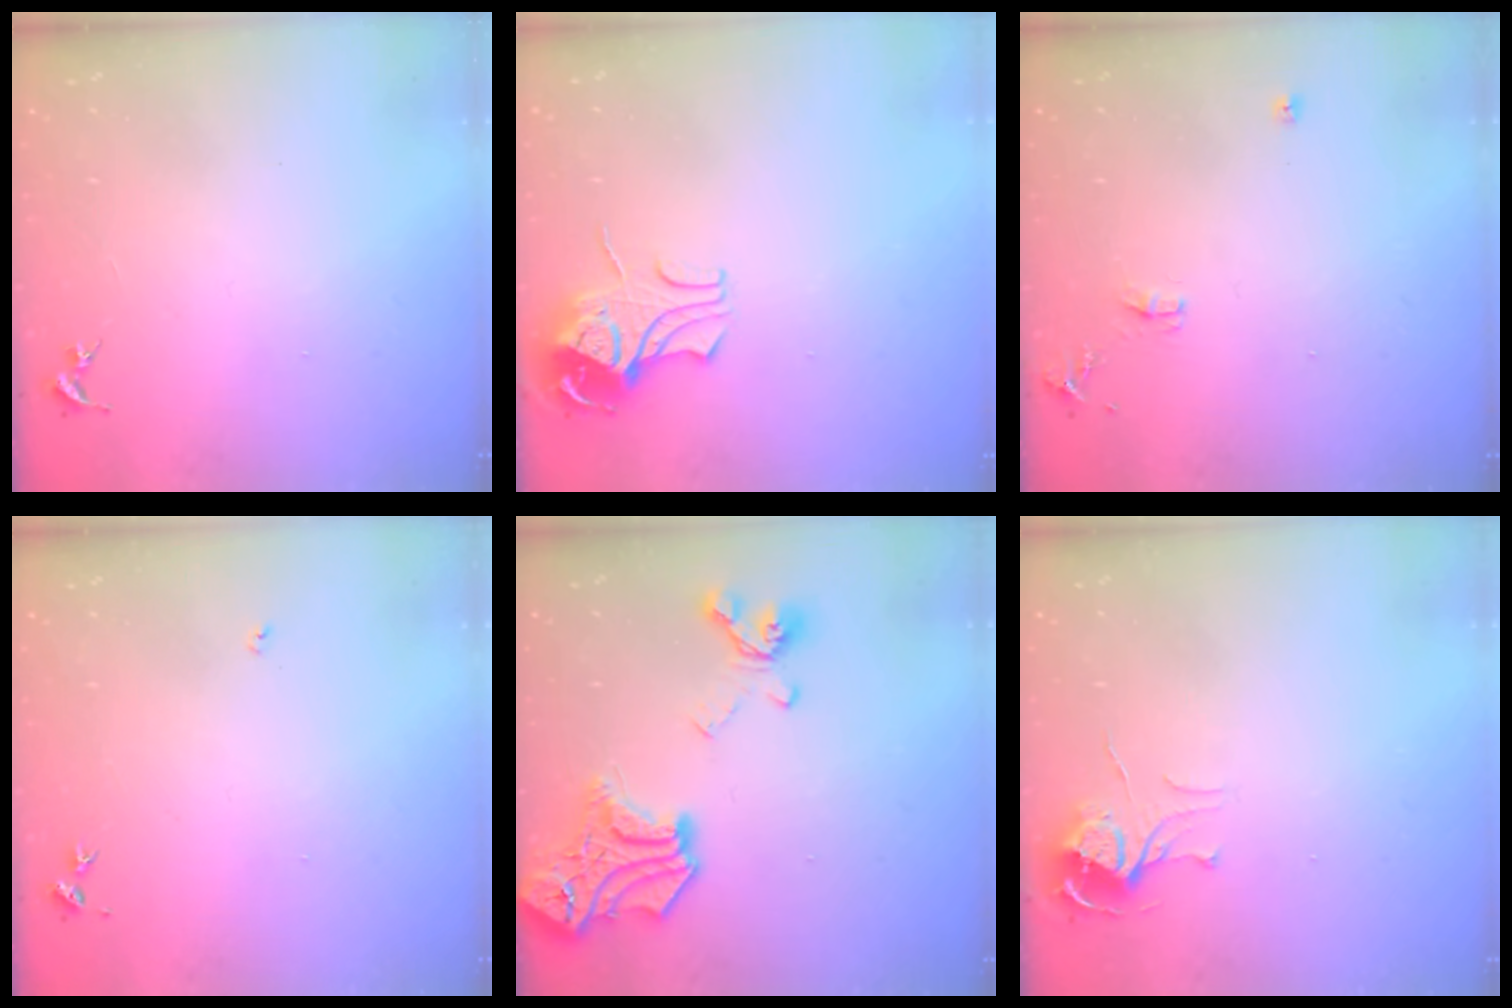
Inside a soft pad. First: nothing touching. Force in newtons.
{"total": 8.9, "press": 8.9, "slide": 0.9}
{"total": 6.9, "press": 6.9, "slide": 0.9}
{"total": 3.0, "press": 3.0, "slide": 0.4}
{"total": 19.9, "press": 19.9, "slide": 0.9}
{"total": 7.0, "press": 7.0, "slide": 0.6}